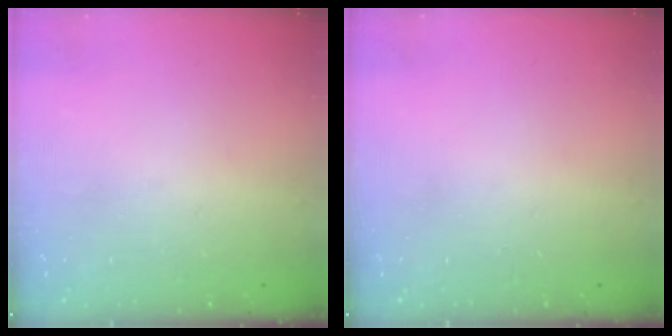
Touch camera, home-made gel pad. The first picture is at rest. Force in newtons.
{"total": 0.0}